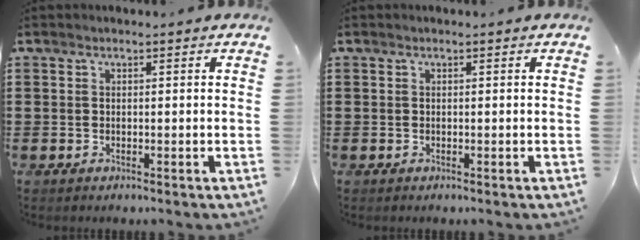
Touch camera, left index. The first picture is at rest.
{"total": 0.0}